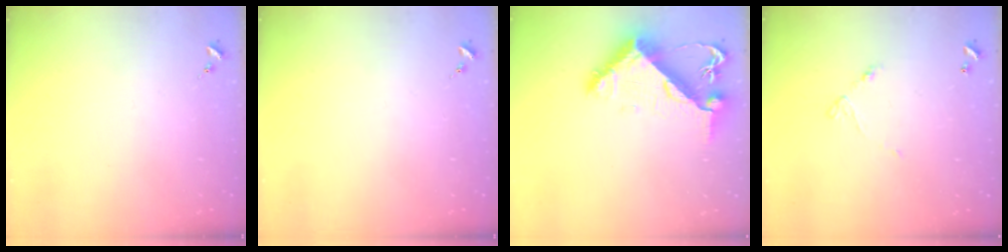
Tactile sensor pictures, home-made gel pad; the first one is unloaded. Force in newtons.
{"total": 0.0}
{"total": 10.5, "press": 10.4, "slide": 1.3}
{"total": 4.5, "press": 4.5, "slide": 0.3}